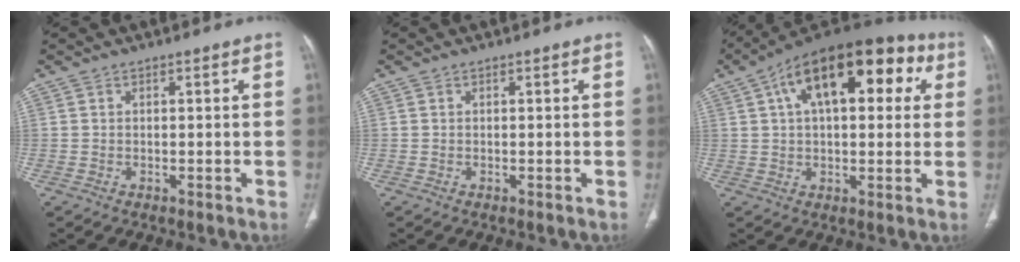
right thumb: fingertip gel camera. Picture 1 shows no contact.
{"total": 0.0}
{"total": 22.0, "force": [7.6, 11.1, 17.5], "torque": [-0.240, 0.039, 0.112]}